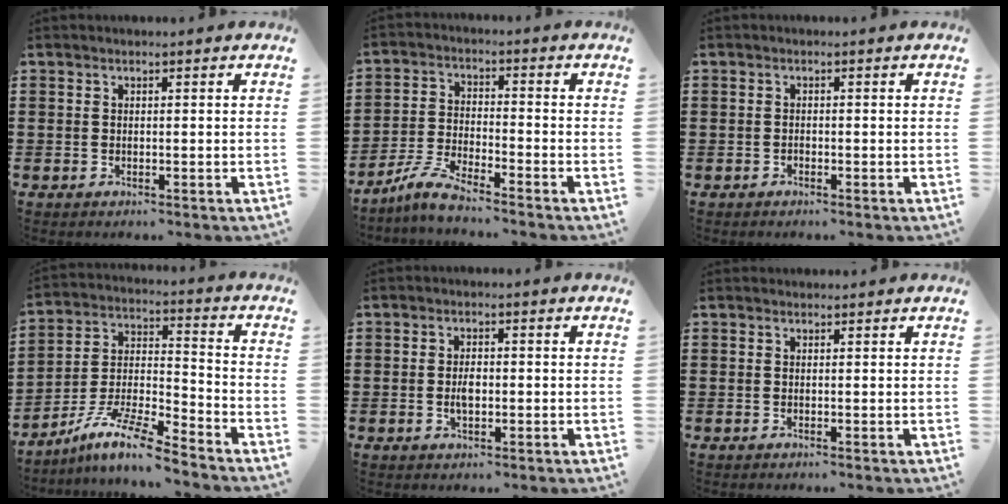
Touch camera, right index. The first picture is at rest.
{"total": 5.6, "force": [-5.1, 0.1, 2.4], "torque": [-0.069, -0.014, -0.102]}
{"total": 0.6, "force": [-0.5, 0.3, 0.1], "torque": [-0.002, 0.001, -0.011]}
{"total": 10.0, "force": [-8.5, 0.7, 5.2], "torque": [-0.108, 0.007, -0.171]}
{"total": 2.5, "force": [-0.3, 1.3, 2.1], "torque": [-0.040, 0.004, -0.005]}
{"total": 0.0}